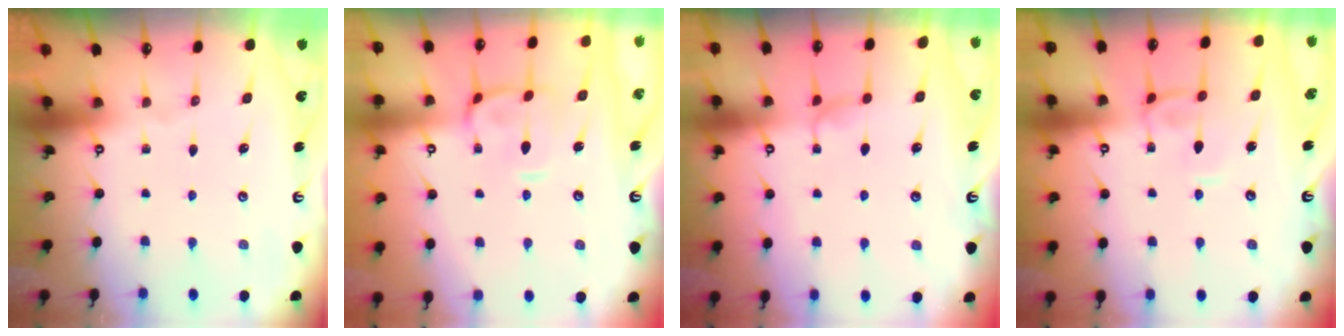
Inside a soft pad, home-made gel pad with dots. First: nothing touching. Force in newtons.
{"total": 3.1, "press": 3.0, "slide": 1.1}
{"total": 0.9, "press": 0.3, "slide": 0.8}
{"total": 0.0}